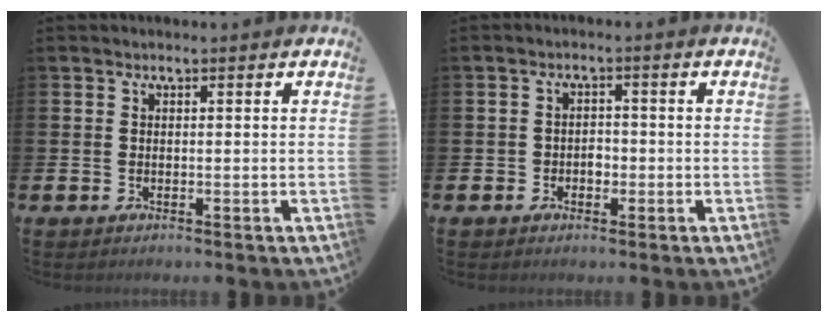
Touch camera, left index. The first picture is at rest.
{"total": 1.8, "force": [-0.8, 1.5, 0.6], "torque": [-0.005, 0.000, -0.022]}